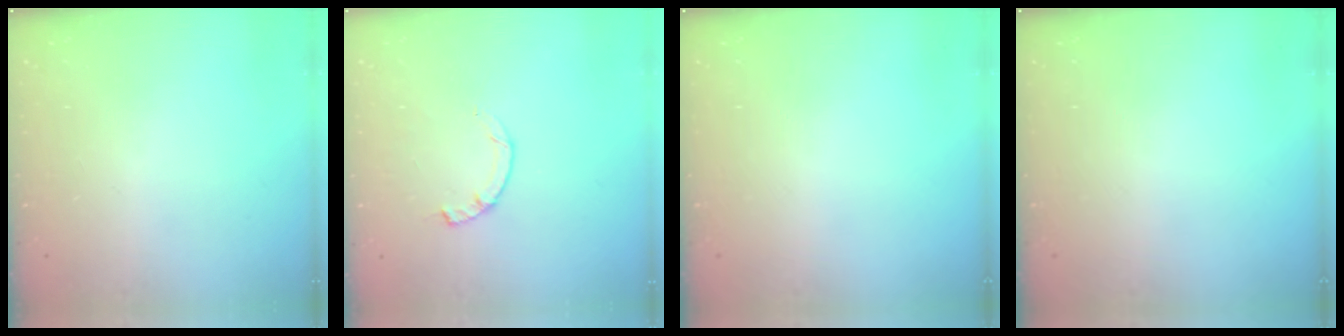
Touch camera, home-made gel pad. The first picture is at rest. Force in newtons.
{"total": 2.3, "press": 2.3, "slide": 0.4}
{"total": 0.0}
{"total": 0.0}